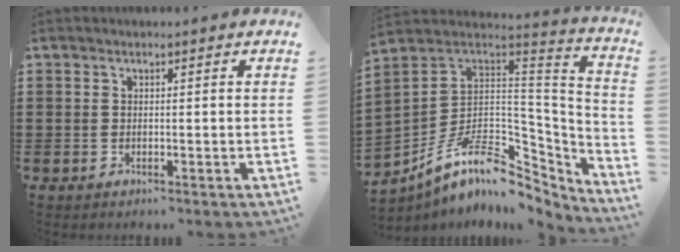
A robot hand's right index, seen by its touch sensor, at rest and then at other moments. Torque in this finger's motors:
{"motor_torque": [-1.43, 0.40, -0.99, -0.21]}